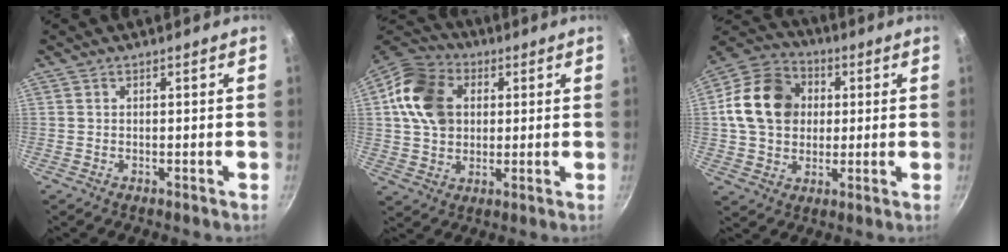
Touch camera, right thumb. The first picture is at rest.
{"total": 14.9, "force": [3.1, 11.4, 9.1], "torque": [-0.147, 0.008, 0.044]}
{"total": 15.9, "force": [2.2, 12.8, 9.2], "torque": [-0.133, 0.018, 0.027]}